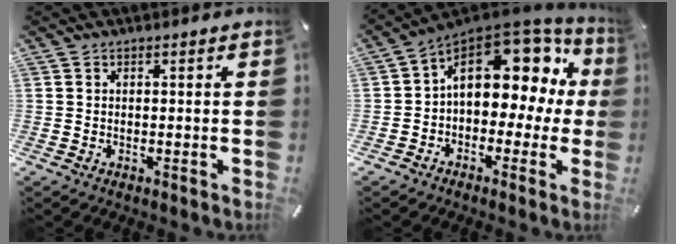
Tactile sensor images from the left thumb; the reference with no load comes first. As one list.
[{"total": 14.7, "force": [5.2, 9.6, 9.8], "torque": [-0.135, -0.038, 0.087]}]